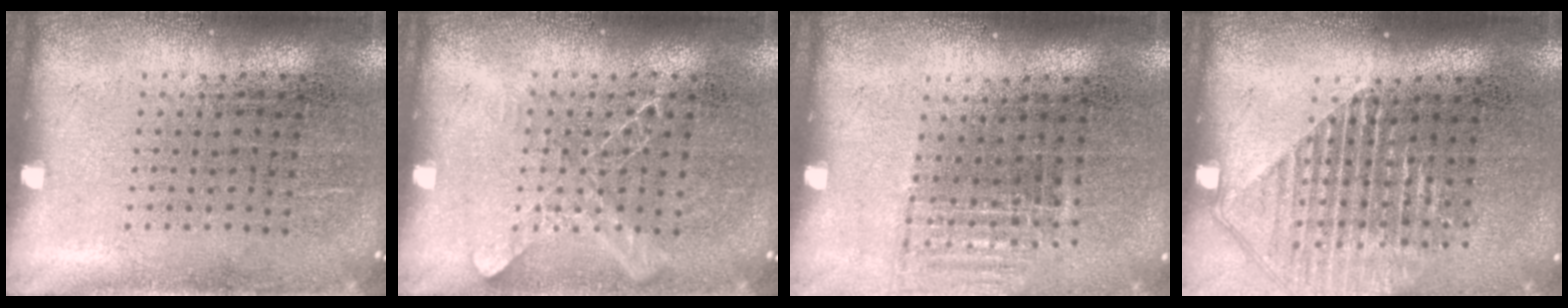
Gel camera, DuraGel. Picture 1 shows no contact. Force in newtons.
{"total": 1.3, "press": 1.2, "slide": 0.3}
{"total": 1.0, "press": 1.0, "slide": 0.4}
{"total": 1.7, "press": 1.5, "slide": 0.7}